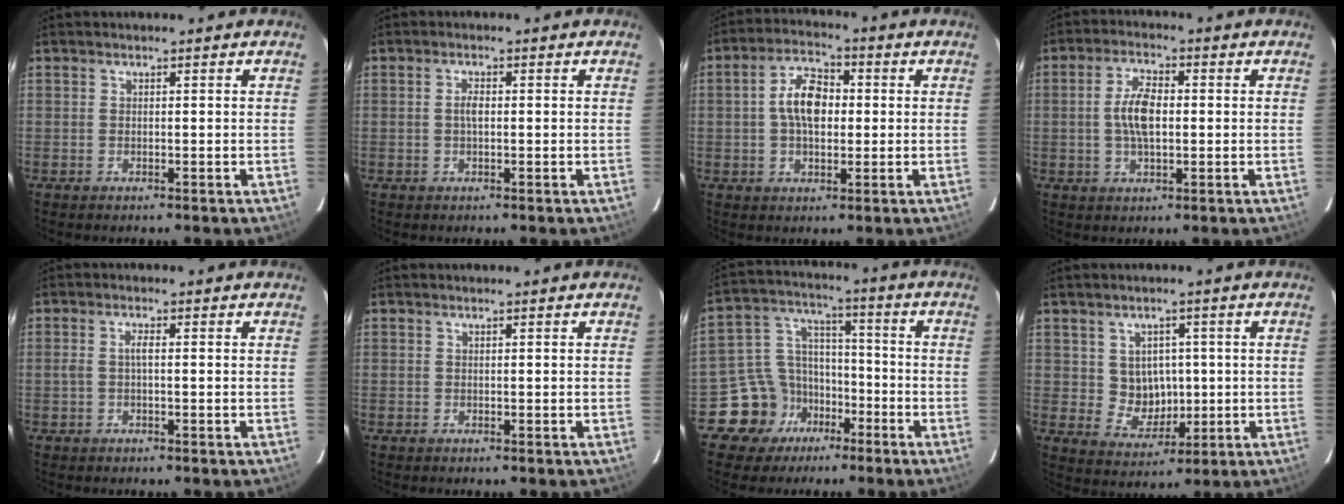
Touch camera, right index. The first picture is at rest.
{"total": 1.7, "force": [0.0, 0.7, 1.5], "torque": [-0.030, 0.004, -0.003]}
{"total": 8.0, "force": [0.4, 4.7, 6.5], "torque": [-0.121, 0.020, 0.007]}
{"total": 6.7, "force": [0.0, 3.1, 6.0], "torque": [-0.115, 0.007, 0.001]}
{"total": 1.7, "force": [-0.2, 0.3, 1.7], "torque": [-0.035, 0.003, -0.004]}
{"total": 0.0}
{"total": 11.2, "force": [-6.7, 8.7, 2.0], "torque": [-0.051, 0.055, -0.112]}
{"total": 6.3, "force": [0.7, 5.9, 2.2], "torque": [-0.043, 0.008, 0.025]}